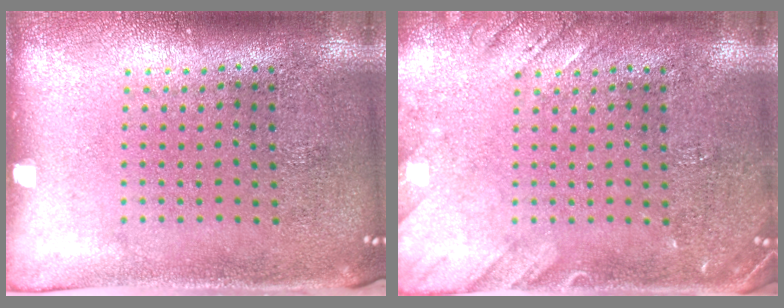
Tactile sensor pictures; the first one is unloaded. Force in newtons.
{"total": 2.1, "press": 2.1, "slide": 0.2}